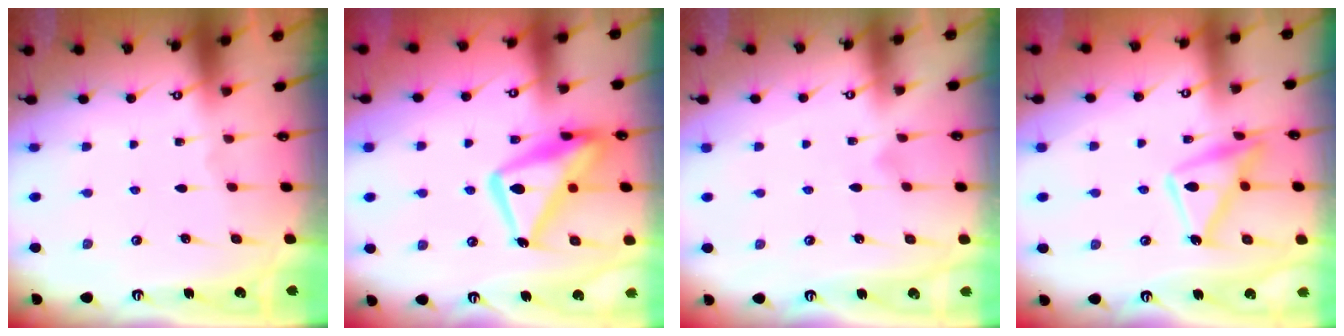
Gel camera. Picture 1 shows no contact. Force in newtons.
{"total": 18.2, "press": 18.1, "slide": 1.8}
{"total": 3.8, "press": 3.8, "slide": 0.2}
{"total": 13.9, "press": 13.9, "slide": 1.1}